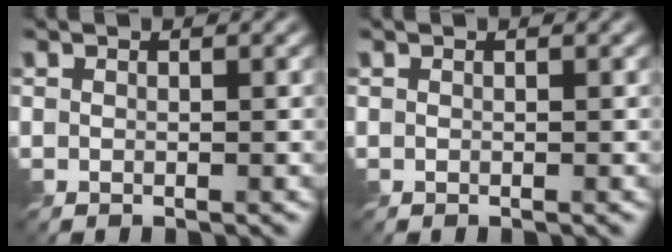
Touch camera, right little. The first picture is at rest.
{"total": 0.0}